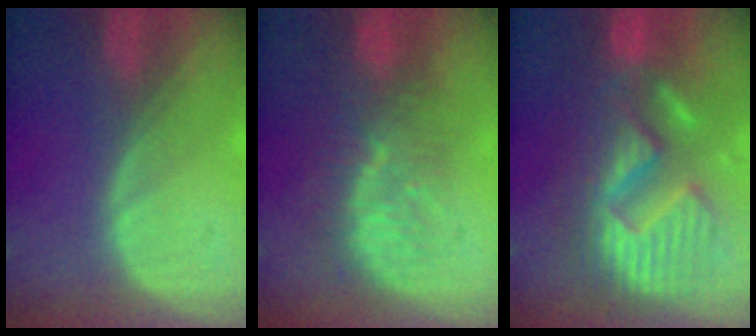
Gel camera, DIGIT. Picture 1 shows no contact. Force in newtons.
{"total": 9.0, "press": 8.1, "slide": 3.7}
{"total": 13.1, "press": 13.0, "slide": 1.4}